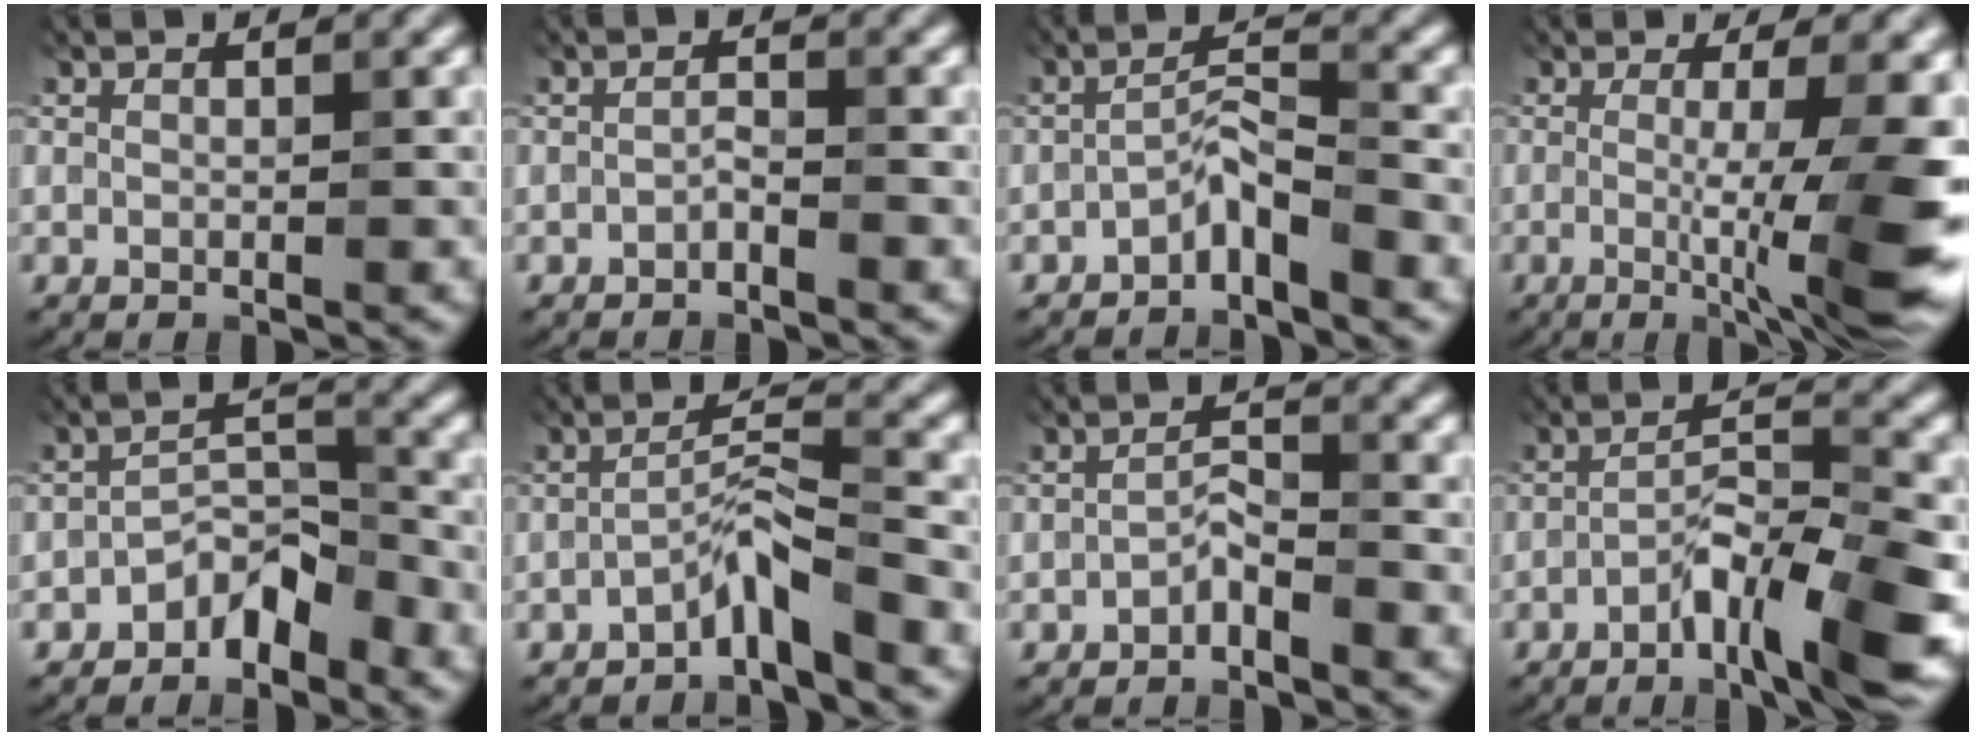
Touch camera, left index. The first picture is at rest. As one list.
[{"total": 0.9, "force": [-0.7, 0.2, 0.6], "torque": [-0.012, 0.003, -0.013]}, {"total": 2.6, "force": [-2.0, 0.4, 1.6], "torque": [-0.029, 0.017, -0.040]}, {"total": 9.4, "force": [-0.9, 1.9, 9.2], "torque": [-0.121, -0.017, -0.012]}, {"total": 3.7, "force": [-2.7, 1.6, 1.9], "torque": [-0.024, 0.020, -0.053]}, {"total": 3.0, "force": [-2.3, 0.2, 2.0], "torque": [-0.036, 0.018, -0.048]}, {"total": 1.7, "force": [-1.3, 0.4, 1.0], "torque": [-0.019, 0.009, -0.026]}, {"total": 8.0, "force": [-4.3, 1.4, 6.5], "torque": [-0.104, 0.006, -0.076]}]